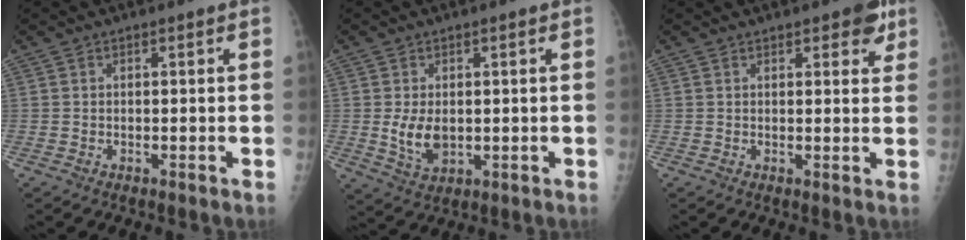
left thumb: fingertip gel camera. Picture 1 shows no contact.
{"total": 5.6, "force": [0.0, 3.6, 4.3], "torque": [-0.071, -0.013, 0.011]}
{"total": 4.9, "force": [2.8, 2.1, 3.4], "torque": [-0.020, -0.009, 0.028]}